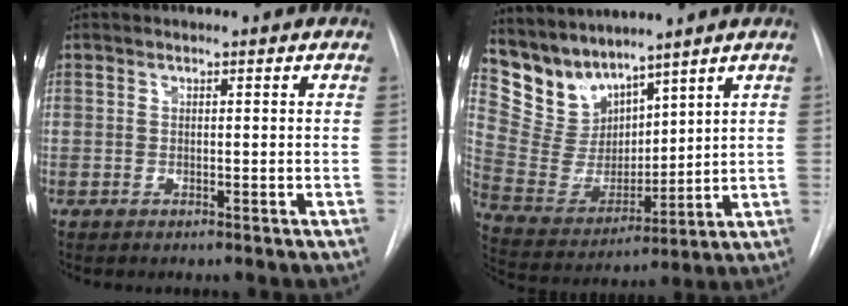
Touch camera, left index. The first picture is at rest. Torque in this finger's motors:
{"motor_torque": [0.07, -0.08, 0.02, -0.02]}